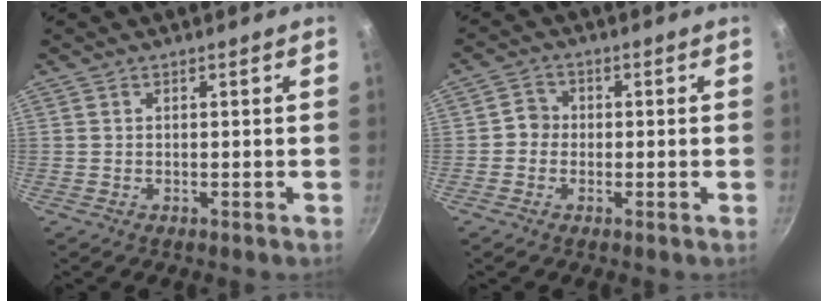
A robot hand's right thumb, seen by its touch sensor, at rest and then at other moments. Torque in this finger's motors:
{"motor_torque": [0.07, 0.19, 0.71, -0.23, -0.01]}